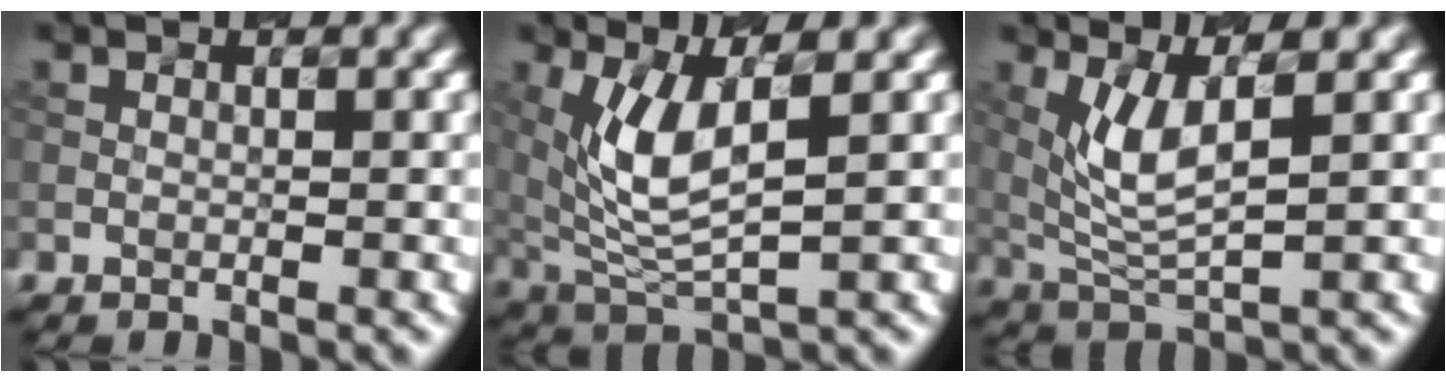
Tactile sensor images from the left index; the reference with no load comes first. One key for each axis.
{"total": 5.5, "fx": 1.4, "fy": 1.9, "fz": 5.0, "tx": -0.122, "ty": -0.011, "tz": 0.046}
{"total": 4.1, "fx": 1.2, "fy": 1.1, "fz": 3.7, "tx": -0.089, "ty": -0.005, "tz": 0.043}